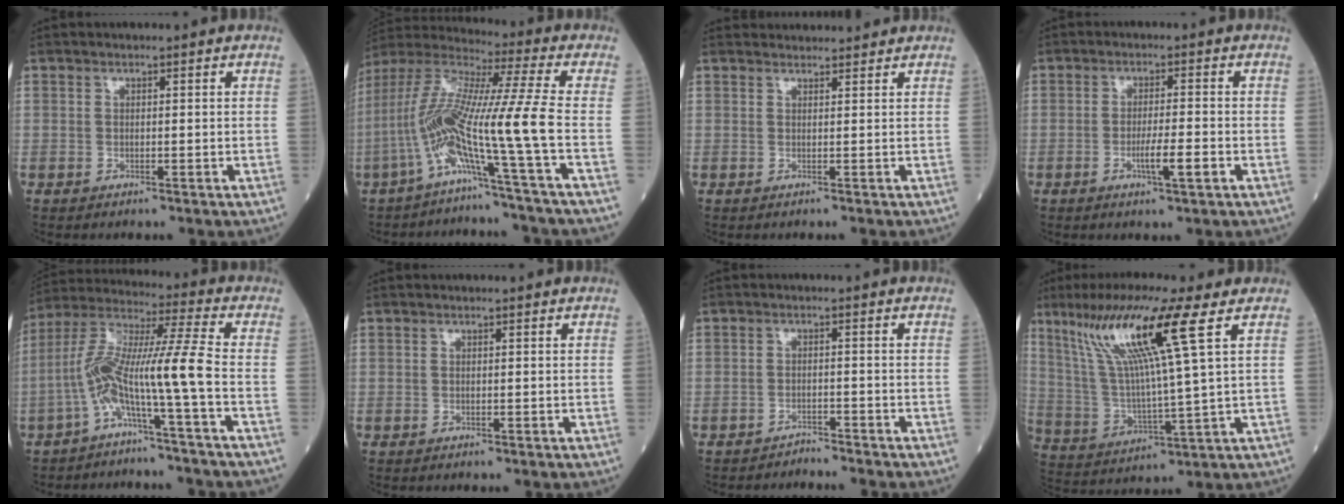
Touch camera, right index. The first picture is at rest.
{"total": 14.6, "force": [-5.4, -2.6, 13.4], "torque": [-0.275, 0.009, -0.113]}
{"total": 4.7, "force": [4.7, 0.5, 0.7], "torque": [-0.011, 0.033, 0.052]}
{"total": 4.4, "force": [-1.6, 0.1, 4.1], "torque": [-0.069, -0.004, -0.027]}
{"total": 10.5, "force": [-4.0, -1.4, 9.6], "torque": [-0.196, 0.026, -0.082]}
{"total": 0.0}
{"total": 2.3, "force": [-2.1, -0.5, -0.7], "torque": [0.019, -0.009, -0.033]}
{"total": 15.4, "force": [7.7, -0.9, 13.3], "torque": [-0.268, 0.013, 0.141]}